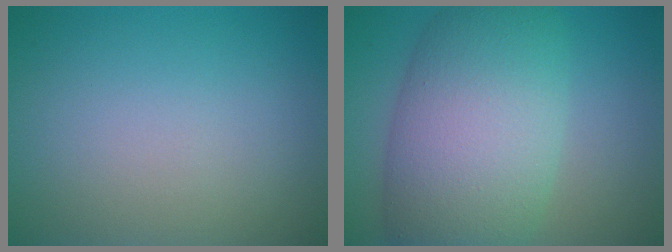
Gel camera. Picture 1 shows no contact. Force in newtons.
{"total": 10.7, "press": 10.7, "slide": 0.2}